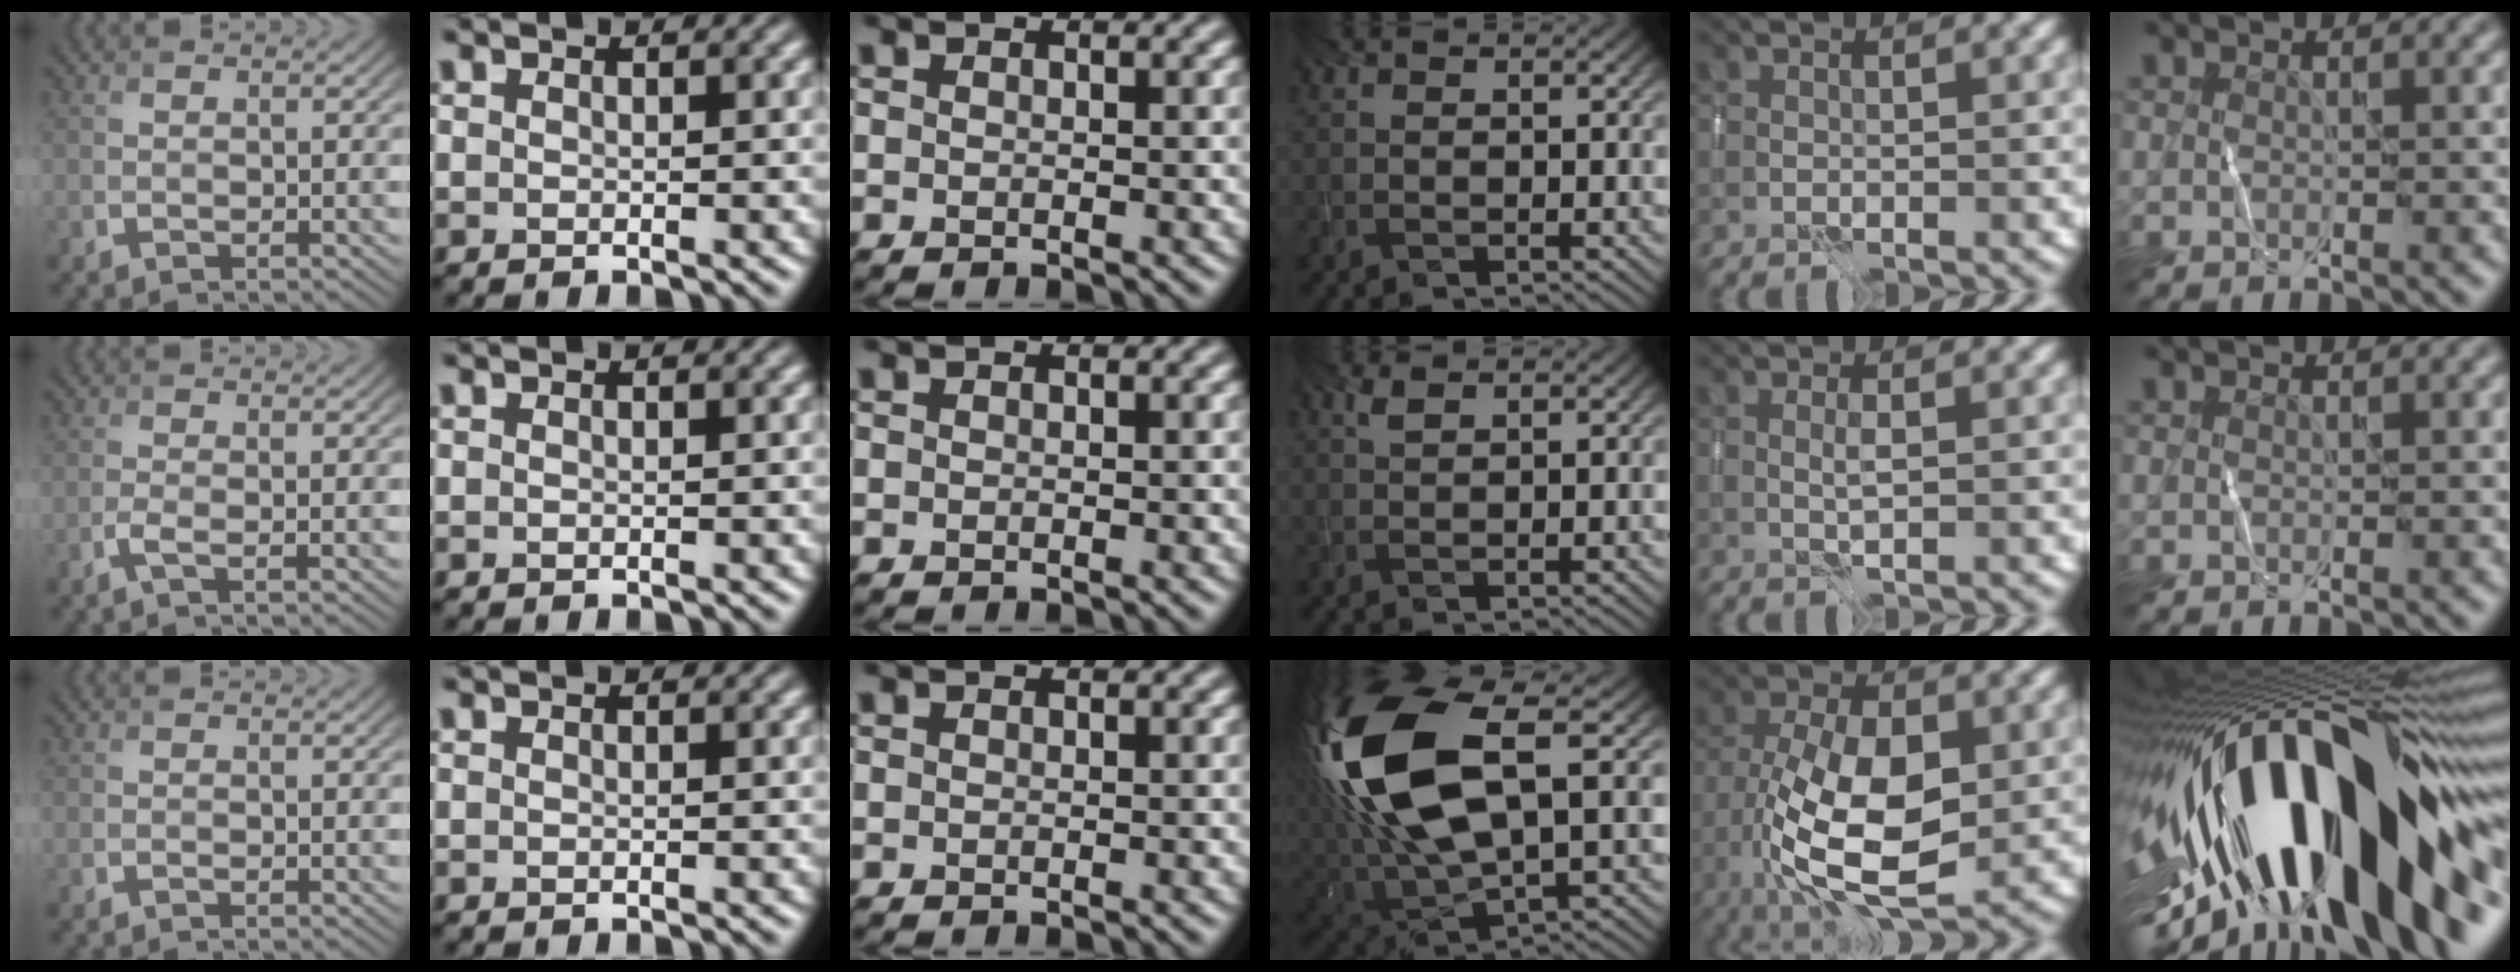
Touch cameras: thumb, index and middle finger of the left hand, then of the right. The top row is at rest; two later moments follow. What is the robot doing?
{"motion": "wipe", "object": "whiteboard"}